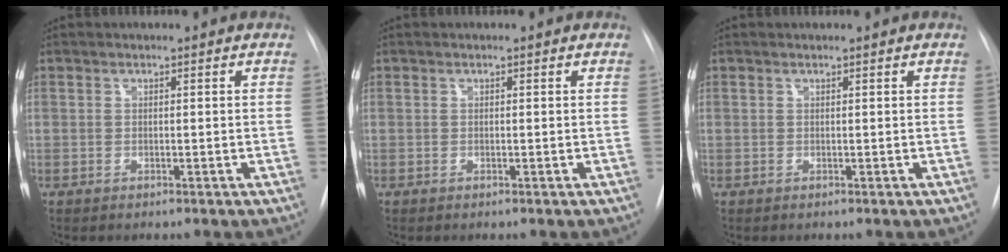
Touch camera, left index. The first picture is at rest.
{"total": 0.0}
{"total": 0.0}